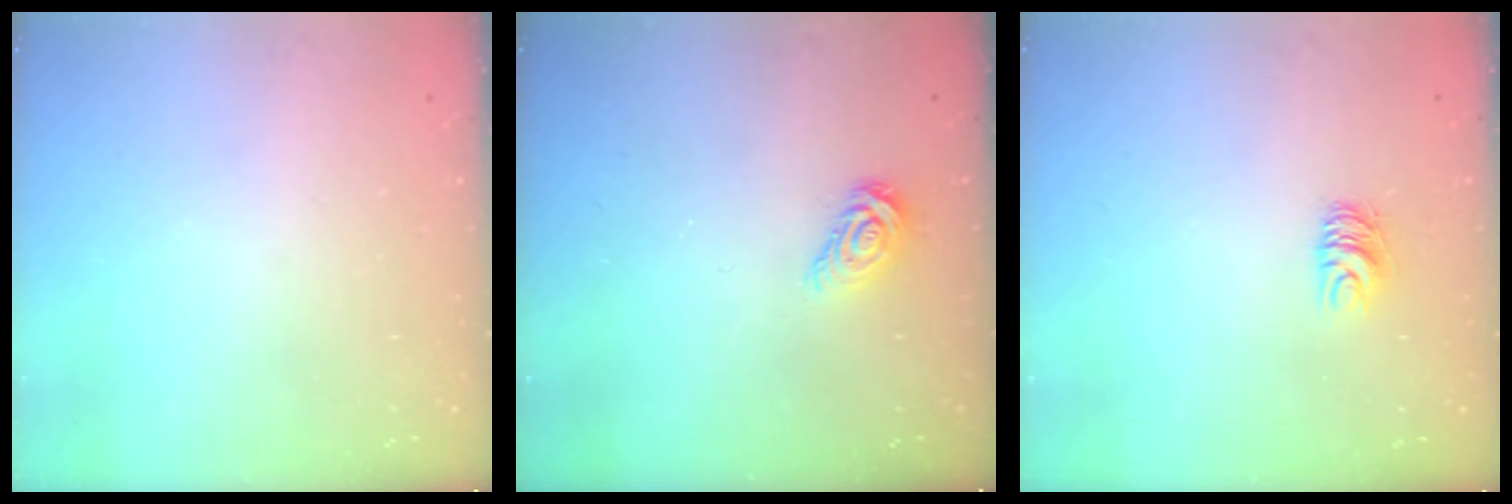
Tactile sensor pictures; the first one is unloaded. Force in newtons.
{"total": 5.5, "press": 5.5, "slide": 0.5}
{"total": 5.5, "press": 5.5, "slide": 0.4}